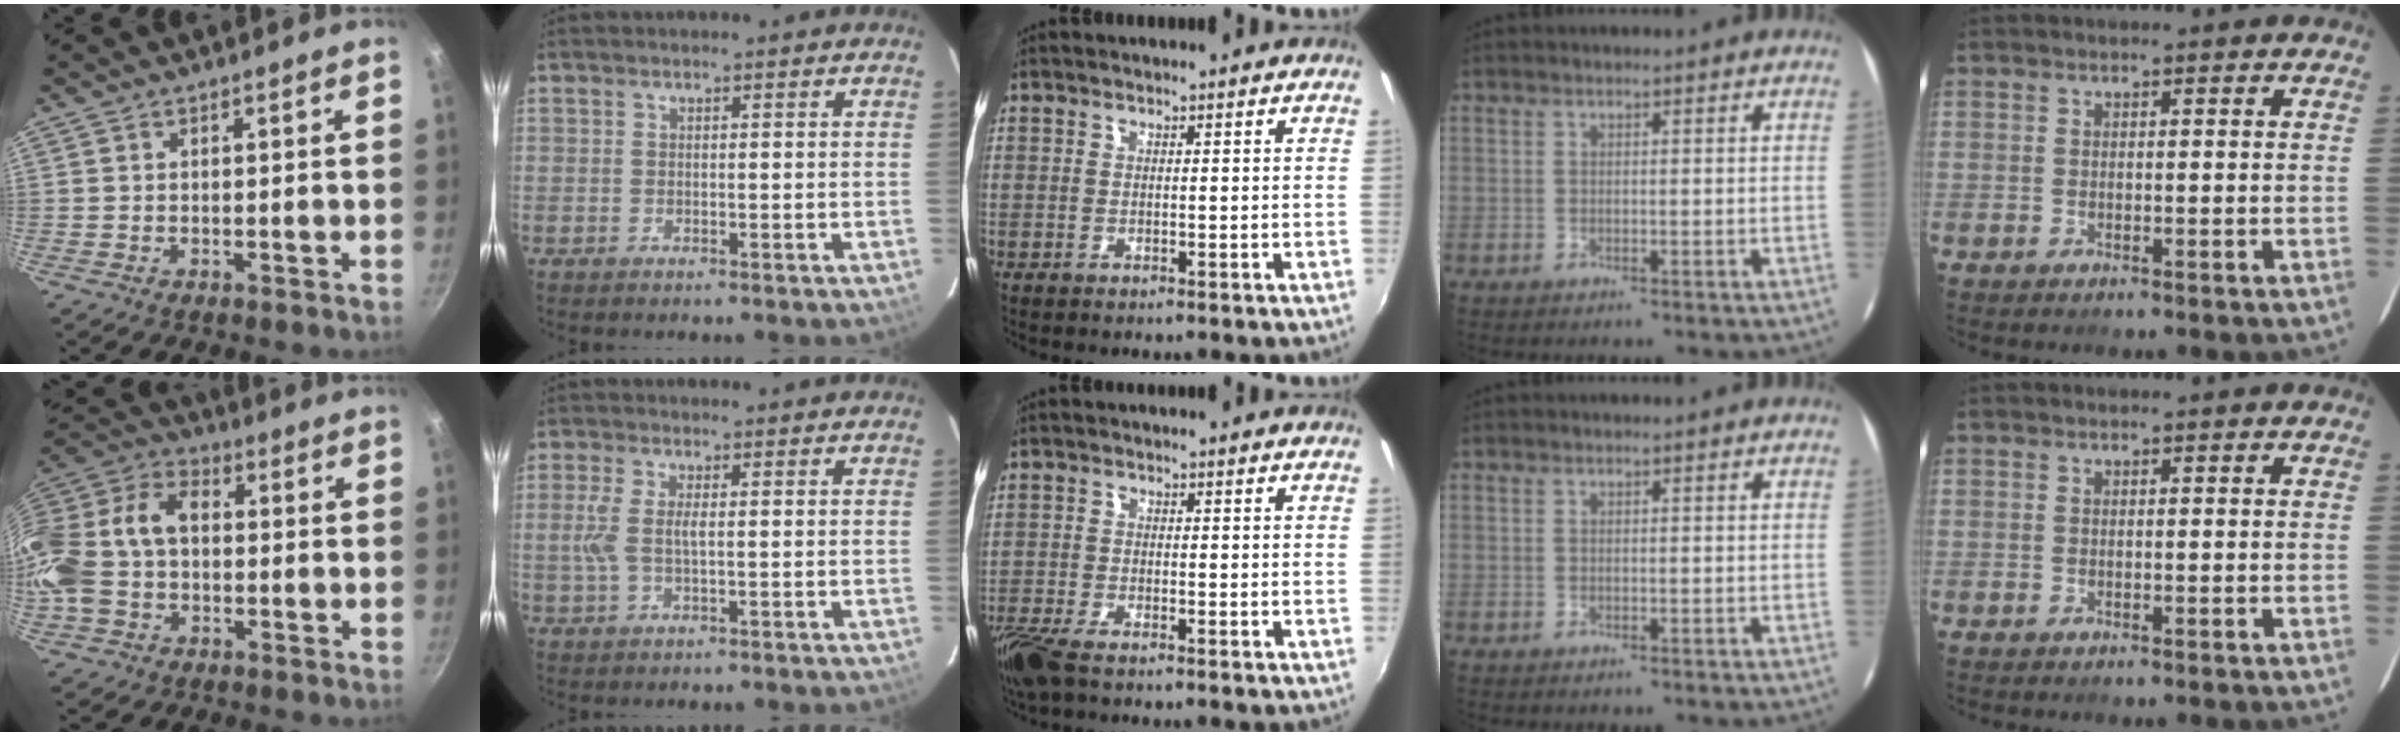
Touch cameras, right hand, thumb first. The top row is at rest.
{"thumb": {"total": 18.2, "force": [-1.8, 13.1, 12.5], "torque": [-0.253, 0.054, -0.048]}, "index": {"total": 4.4, "force": [0.1, 1.4, 4.2], "torque": [-0.095, 0.002, 0.003]}, "middle": {"total": 7.7, "force": [-5.8, 2.0, 4.6], "torque": [-0.123, -0.033, -0.114]}}